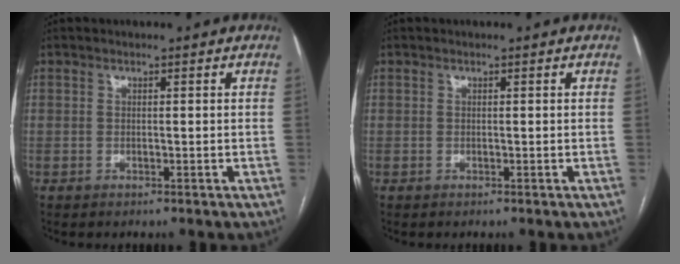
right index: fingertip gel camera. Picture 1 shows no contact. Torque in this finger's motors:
{"motor_torque": [0.01, 0.00, 0.00, 0.01]}